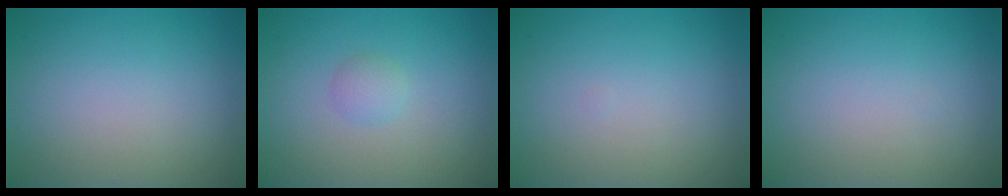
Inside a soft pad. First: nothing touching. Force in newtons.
{"total": 1.2, "press": 1.2, "slide": 0.1}
{"total": 0.0}
{"total": 0.0}